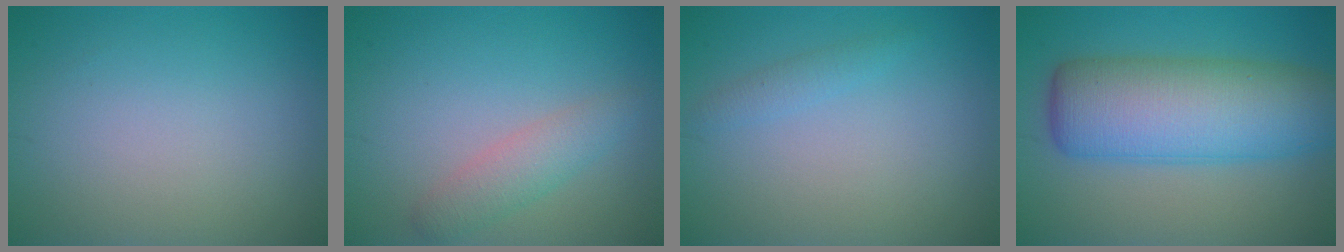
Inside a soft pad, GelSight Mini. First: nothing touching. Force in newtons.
{"total": 2.5, "press": 2.5, "slide": 0.2}
{"total": 1.1, "press": 1.1, "slide": 0.1}
{"total": 10.3, "press": 10.3, "slide": 0.4}